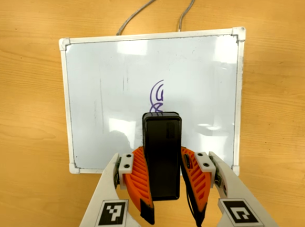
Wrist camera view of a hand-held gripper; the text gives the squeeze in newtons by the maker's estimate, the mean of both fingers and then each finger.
{"total": 6.4, "left": 5.3, "right": 7.5}